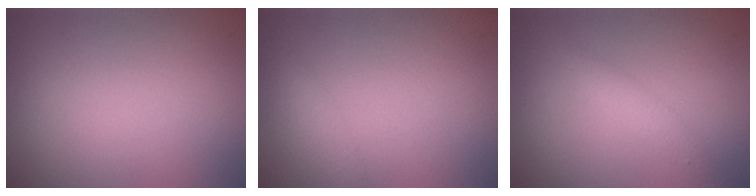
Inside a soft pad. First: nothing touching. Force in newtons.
{"total": 1.3, "press": 1.3, "slide": 0.0}
{"total": 1.6, "press": 1.6, "slide": 0.1}